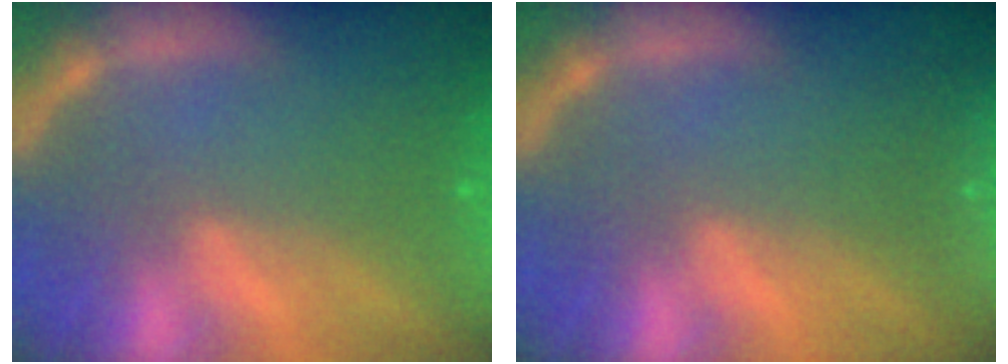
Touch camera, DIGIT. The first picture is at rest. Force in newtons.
{"total": 4.4}